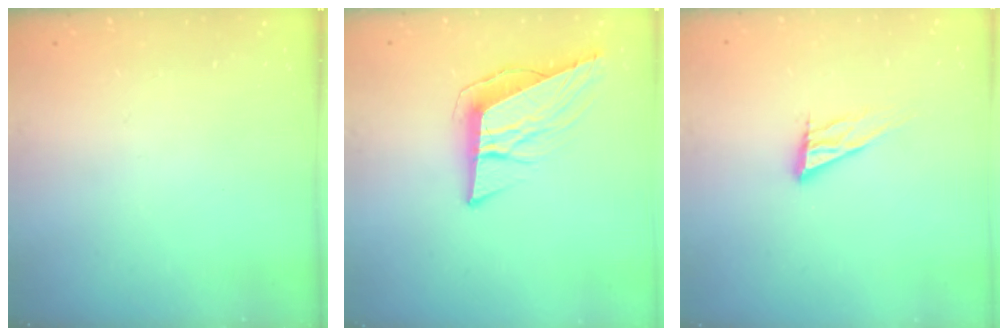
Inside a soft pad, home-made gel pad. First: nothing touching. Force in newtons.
{"total": 11.2, "press": 10.6, "slide": 3.7}
{"total": 11.0, "press": 10.7, "slide": 2.6}